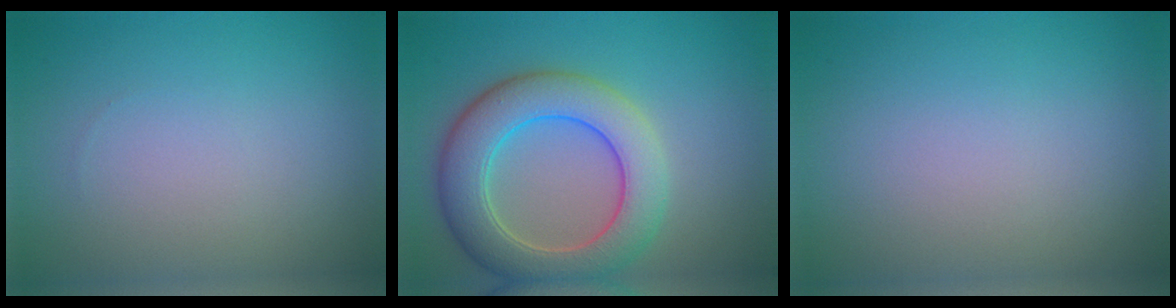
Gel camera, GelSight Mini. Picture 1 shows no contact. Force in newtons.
{"total": 7.4, "press": 7.4, "slide": 0.3}
{"total": 0.0}